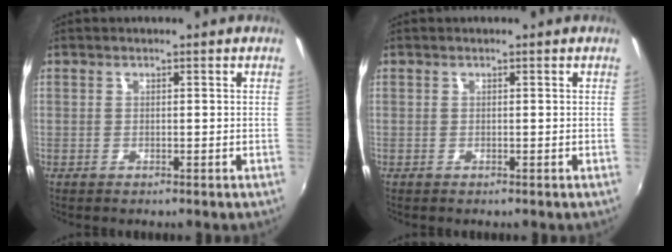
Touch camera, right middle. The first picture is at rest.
{"total": 0.0}